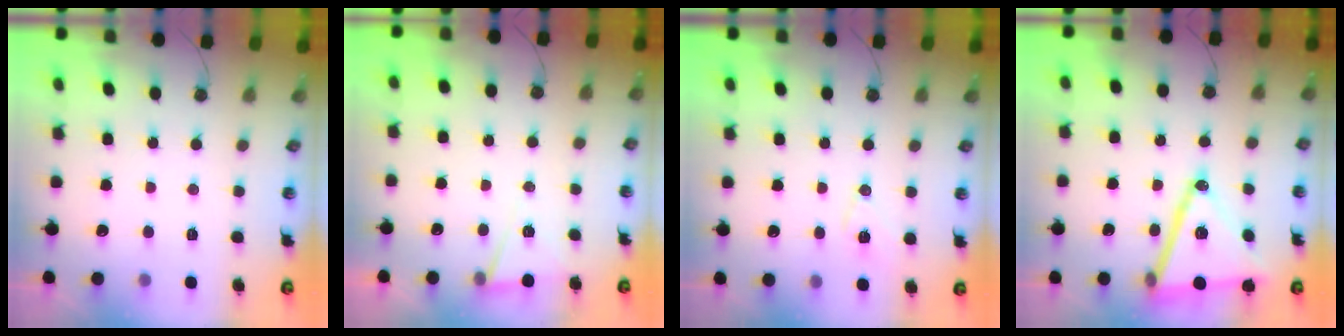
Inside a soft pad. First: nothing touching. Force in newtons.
{"total": 6.1, "press": 3.9, "slide": 4.7}
{"total": 7.4, "press": 6.7, "slide": 3.2}
{"total": 19.0, "press": 18.7, "slide": 3.5}